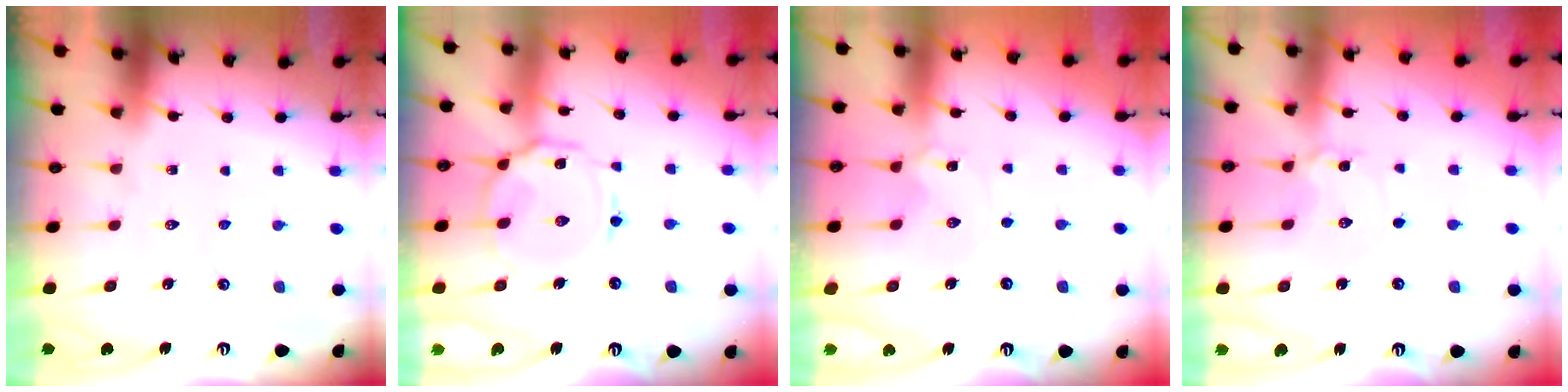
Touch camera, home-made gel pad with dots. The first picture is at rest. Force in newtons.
{"total": 12.2, "press": 12.1, "slide": 0.9}
{"total": 0.7, "press": 0.7, "slide": 0.1}
{"total": 3.1, "press": 3.1, "slide": 0.4}